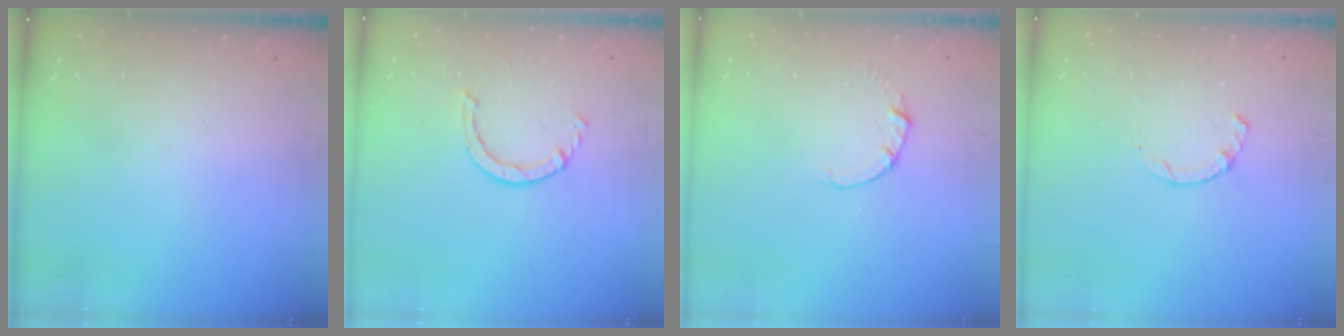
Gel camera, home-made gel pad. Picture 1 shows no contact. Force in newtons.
{"total": 2.5, "press": 2.5, "slide": 0.3}
{"total": 0.5, "press": 0.5, "slide": 0.1}
{"total": 1.7, "press": 1.6, "slide": 0.4}